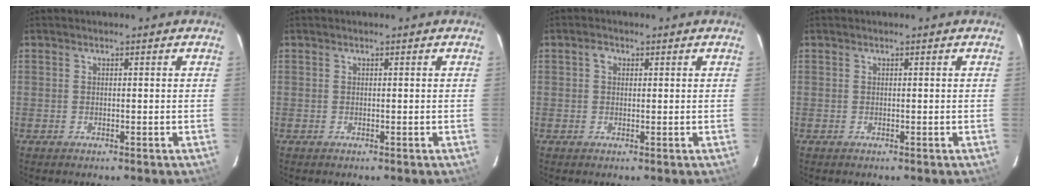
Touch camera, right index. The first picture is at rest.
{"total": 0.0}
{"total": 1.6, "force": [0.5, 1.3, 0.7], "torque": [-0.013, 0.008, 0.006]}
{"total": 0.0}